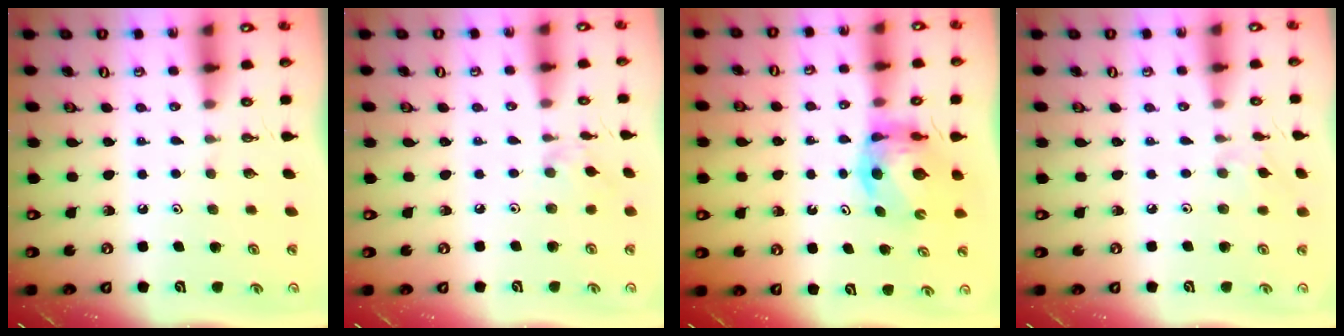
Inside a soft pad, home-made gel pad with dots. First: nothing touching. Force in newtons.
{"total": 4.0, "press": 4.0, "slide": 0.8}
{"total": 6.9, "press": 6.9, "slide": 0.6}
{"total": 4.5, "press": 4.4, "slide": 0.7}